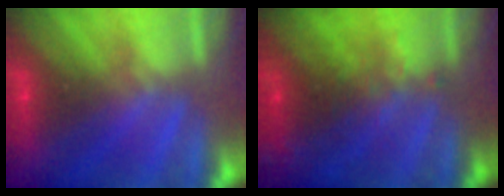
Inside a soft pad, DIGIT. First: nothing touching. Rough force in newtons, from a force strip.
{"total": 8.5}